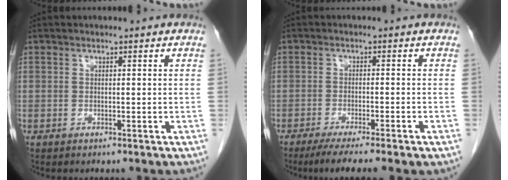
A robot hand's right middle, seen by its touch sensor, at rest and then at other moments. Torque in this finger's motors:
{"motor_torque": [1.14, -1.00, 0.10, 0.06]}